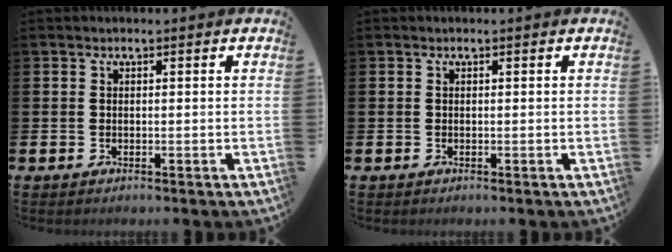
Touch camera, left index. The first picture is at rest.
{"total": 0.0}